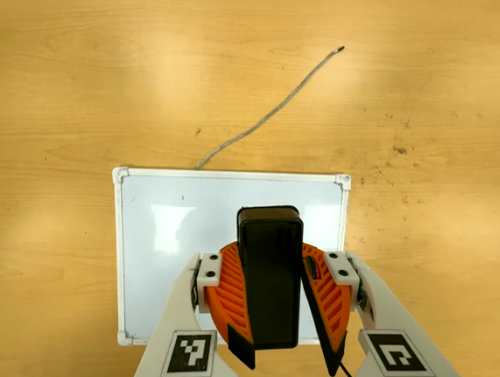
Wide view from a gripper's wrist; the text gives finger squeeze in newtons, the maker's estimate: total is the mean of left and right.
{"total": 10.2, "left": 10.3, "right": 10.0}